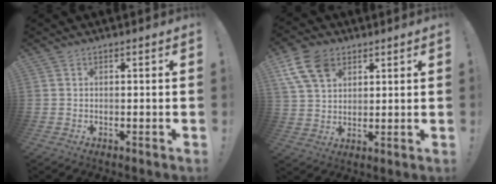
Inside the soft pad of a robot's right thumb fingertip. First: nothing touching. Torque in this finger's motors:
{"motor_torque": [-0.05, 0.24, 0.18, 0.08, 0.26]}